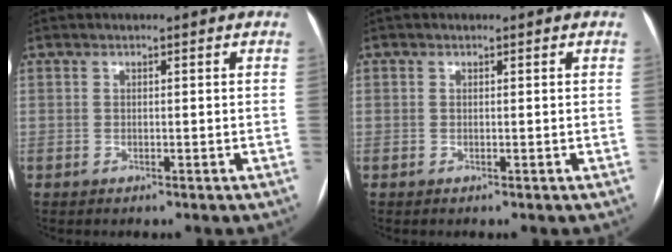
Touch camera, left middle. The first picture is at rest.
{"total": 1.1, "force": [-0.5, -0.8, -0.6], "torque": [0.012, -0.007, -0.008]}